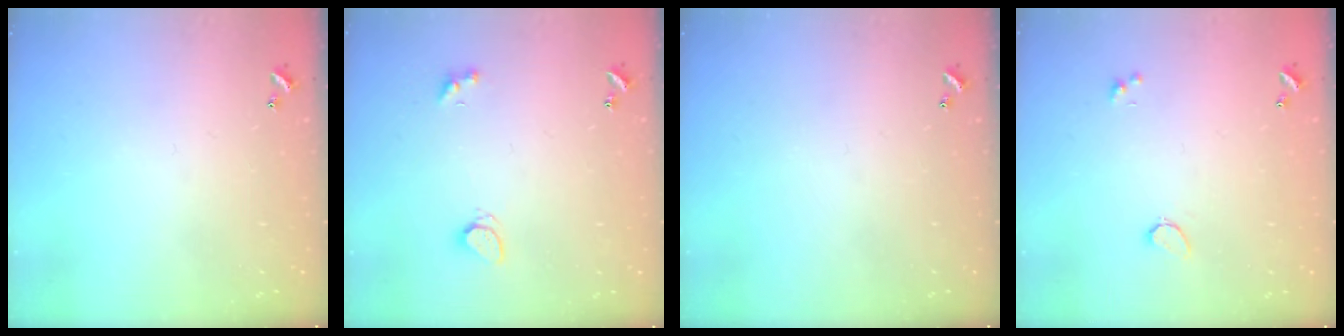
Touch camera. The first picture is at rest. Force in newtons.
{"total": 2.1, "press": 2.0, "slide": 0.6}
{"total": 0.0}
{"total": 0.6, "press": 0.4, "slide": 0.5}